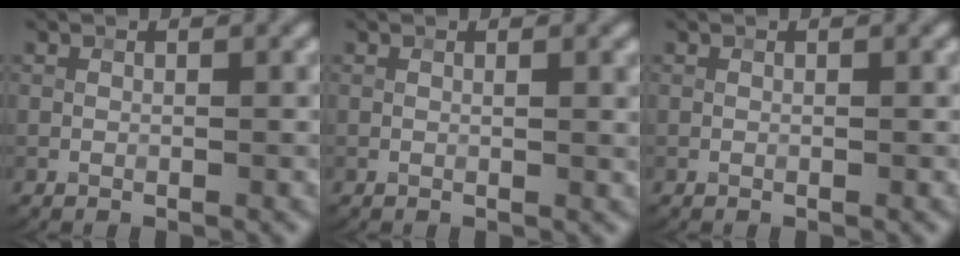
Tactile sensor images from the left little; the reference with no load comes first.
{"total": 1.2, "force": [0.3, 0.3, 1.1], "torque": [-0.012, 0.000, 0.003]}
{"total": 0.0}